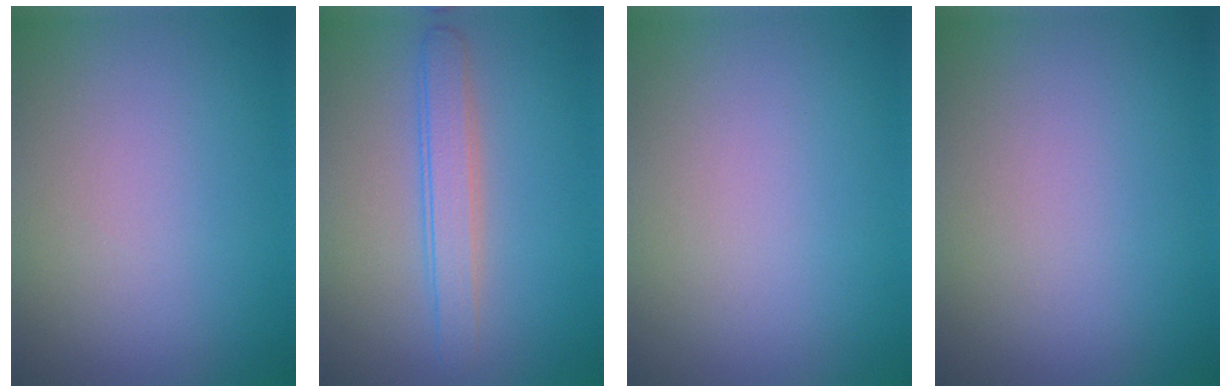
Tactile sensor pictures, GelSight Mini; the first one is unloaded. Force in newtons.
{"total": 2.7, "press": 2.7, "slide": 0.1}
{"total": 0.0}
{"total": 0.0}